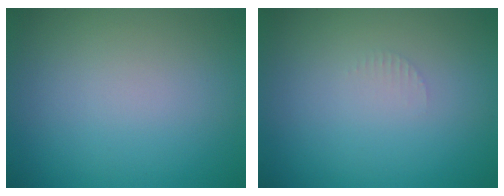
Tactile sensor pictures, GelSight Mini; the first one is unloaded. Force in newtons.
{"total": 0.7, "press": 0.6, "slide": 0.1}